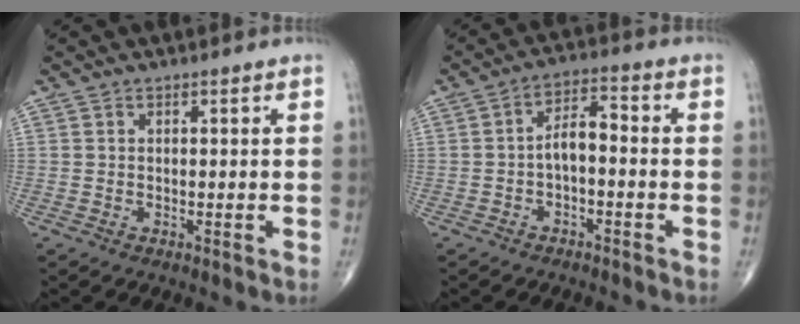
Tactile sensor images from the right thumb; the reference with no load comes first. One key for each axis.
{"total": 5.1, "fx": -1.2, "fy": 2.5, "fz": 4.3, "tx": -0.069, "ty": 0.032, "tz": -0.028}